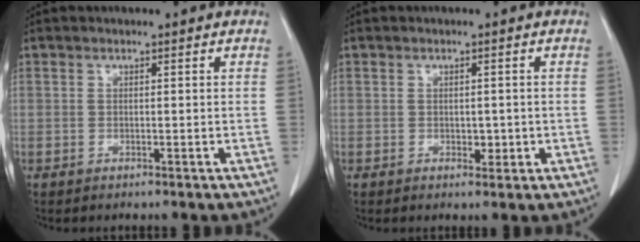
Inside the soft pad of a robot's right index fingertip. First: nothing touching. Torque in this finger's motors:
{"motor_torque": [-0.16, 0.27, -0.06, 0.01]}